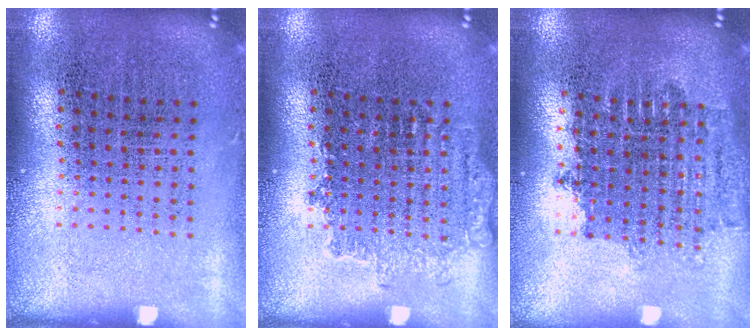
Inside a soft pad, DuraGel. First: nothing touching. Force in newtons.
{"total": 1.2, "press": 1.2, "slide": 0.3}
{"total": 1.6, "press": 1.3, "slide": 0.9}